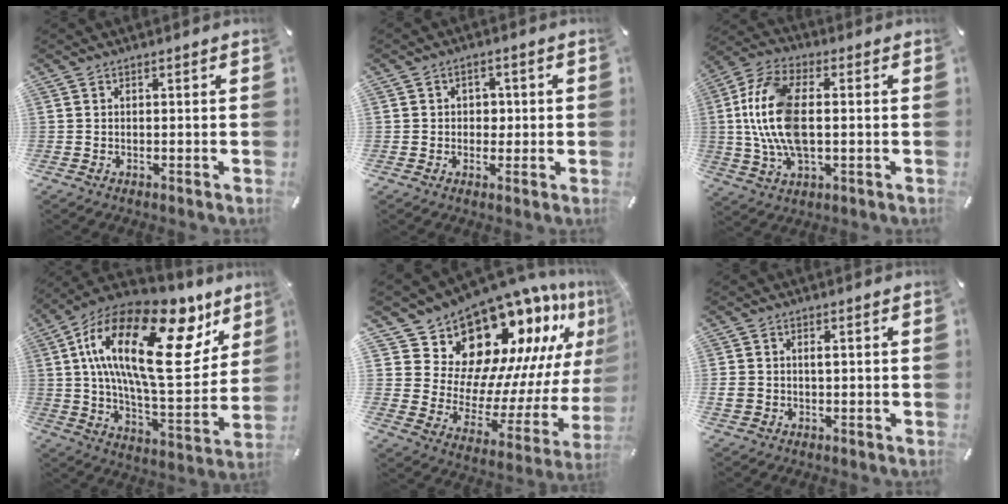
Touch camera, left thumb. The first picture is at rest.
{"total": 3.0, "force": [-0.2, 2.7, 1.2], "torque": [-0.010, 0.002, -0.010]}
{"total": 15.0, "force": [0.5, 7.4, 13.1], "torque": [-0.290, -0.011, 0.005]}
{"total": 28.2, "force": [10.5, 12.2, 23.2], "torque": [-0.413, -0.060, 0.174]}
{"total": 19.2, "force": [16.5, 8.1, 5.7], "torque": [-0.078, -0.165, 0.289]}
{"total": 2.1, "force": [0.2, 1.7, 1.2], "torque": [-0.028, 0.007, 0.002]}